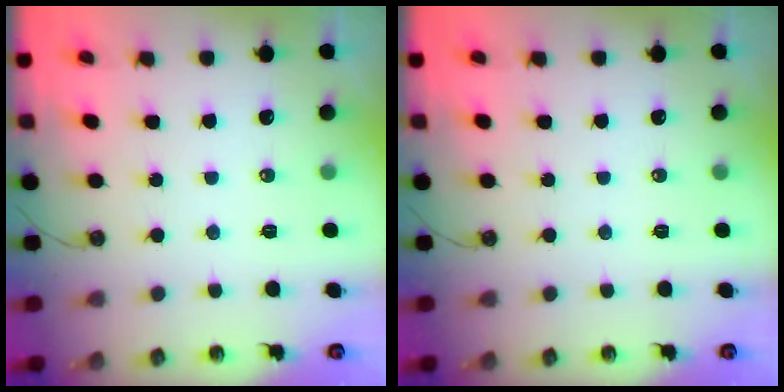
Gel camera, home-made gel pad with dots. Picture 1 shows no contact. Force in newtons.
{"total": 0.0}